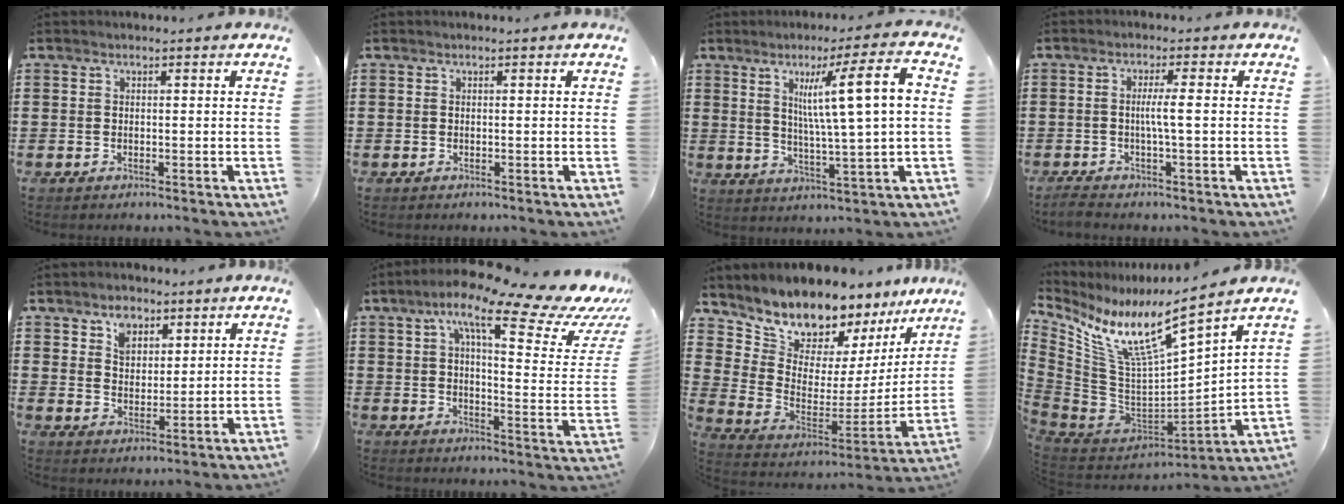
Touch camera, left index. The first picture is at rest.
{"total": 0.0}
{"total": 10.2, "force": [2.7, 0.4, 9.8], "torque": [-0.173, 0.000, 0.036]}
{"total": 3.6, "force": [-0.6, -0.2, 3.6], "torque": [-0.065, -0.003, -0.015]}
{"total": 4.9, "force": [3.3, 3.2, 1.6], "torque": [-0.020, -0.001, 0.058]}
{"total": 14.1, "force": [9.1, 2.6, 10.4], "torque": [-0.183, -0.039, 0.139]}
{"total": 9.3, "force": [8.8, 2.8, 0.7], "torque": [-0.074, -0.082, 0.159]}
{"total": 10.8, "force": [7.1, 1.4, 8.1], "torque": [-0.181, -0.062, 0.112]}